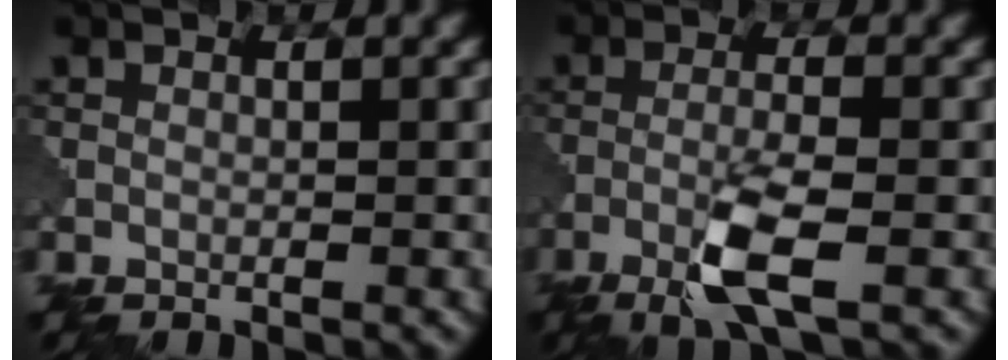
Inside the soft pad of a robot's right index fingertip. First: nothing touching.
{"total": 5.0, "force": [-2.5, 0.8, 4.3], "torque": [-0.083, 0.003, -0.054]}